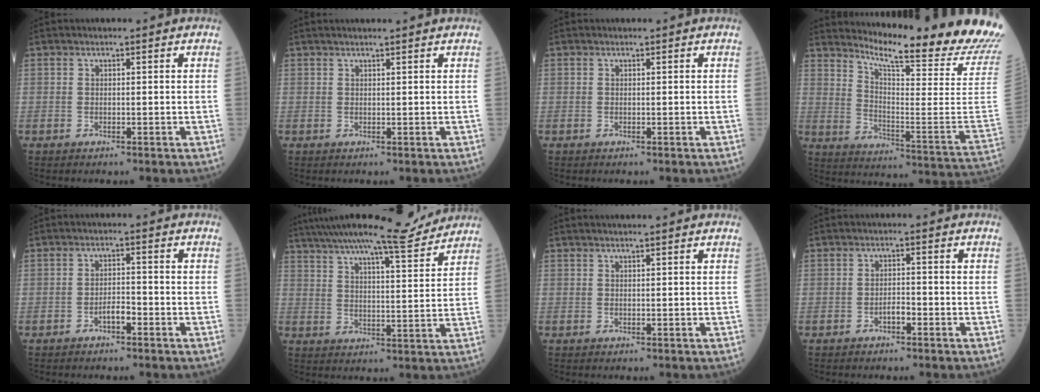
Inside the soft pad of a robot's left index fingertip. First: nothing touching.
{"total": 3.3, "force": [2.8, -0.4, 1.6], "torque": [-0.019, 0.018, 0.035]}
{"total": 0.0}
{"total": 23.9, "force": [21.8, -1.7, 9.8], "torque": [-0.172, -0.145, 0.278]}
{"total": 2.6, "force": [-2.0, 0.5, 1.5], "torque": [-0.025, -0.001, -0.035]}
{"total": 14.6, "force": [13.3, 0.4, 6.1], "torque": [-0.103, -0.004, 0.195]}
{"total": 2.5, "force": [2.1, -0.3, 1.3], "torque": [-0.014, 0.014, 0.027]}
{"total": 1.9, "force": [-1.6, 0.4, 1.1], "torque": [-0.016, -0.002, -0.026]}